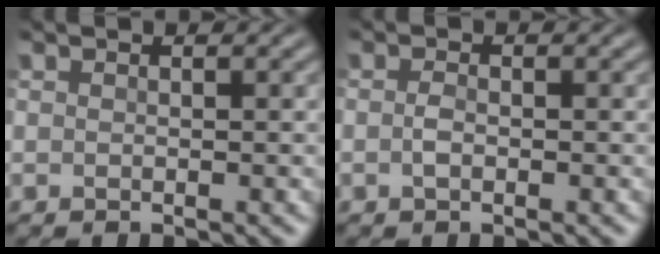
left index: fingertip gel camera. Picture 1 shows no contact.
{"total": 1.1, "force": [-0.3, 0.6, 0.9], "torque": [-0.021, 0.001, -0.008]}